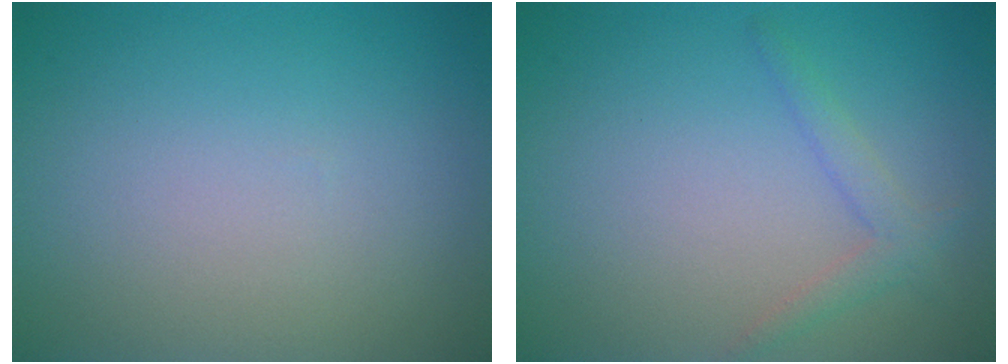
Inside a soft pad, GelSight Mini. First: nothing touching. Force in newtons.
{"total": 1.8, "press": 1.8, "slide": 0.1}